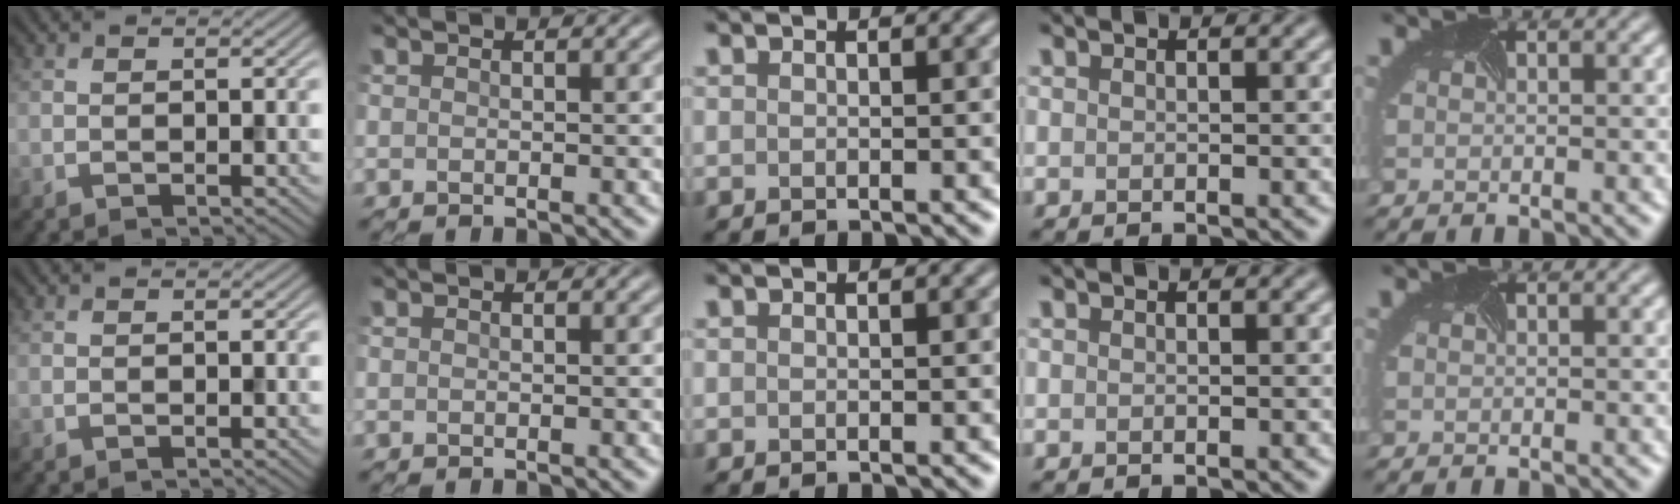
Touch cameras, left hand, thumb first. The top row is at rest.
{}